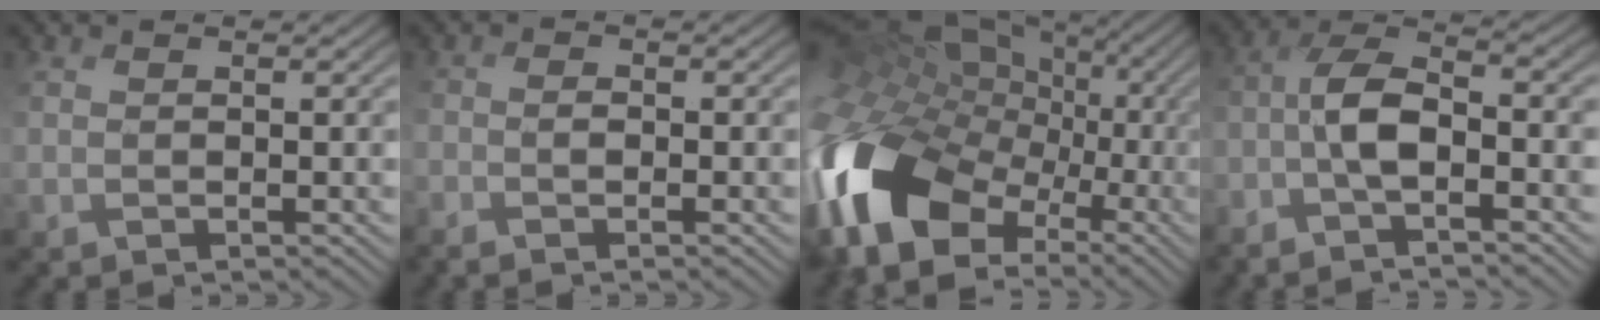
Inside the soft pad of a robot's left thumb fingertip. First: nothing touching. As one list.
[{"total": 2.4, "force": [-1.4, 1.0, 1.6], "torque": [-0.027, 0.002, -0.030]}, {"total": 19.3, "force": [-5.2, 13.1, 13.1], "torque": [-0.329, -0.017, -0.096]}, {"total": 5.9, "force": [-2.6, 1.9, 5.0], "torque": [-0.099, 0.008, -0.066]}]